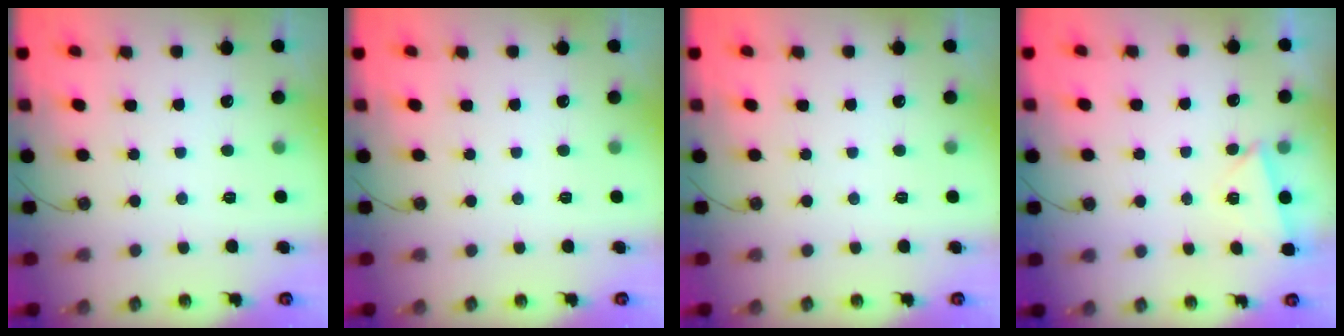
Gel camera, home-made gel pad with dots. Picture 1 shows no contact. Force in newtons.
{"total": 0.0}
{"total": 0.0}
{"total": 3.5, "press": 2.8, "slide": 2.2}